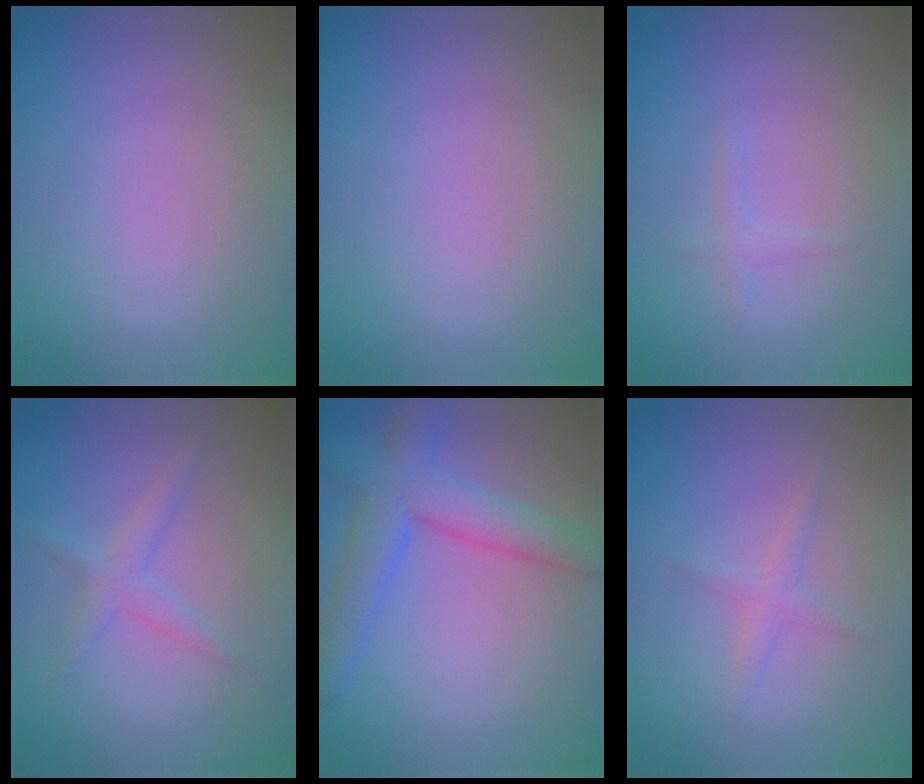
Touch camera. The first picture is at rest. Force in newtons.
{"total": 0.0}
{"total": 0.7, "press": 0.7, "slide": 0.0}
{"total": 1.8, "press": 1.8, "slide": 0.1}
{"total": 5.7, "press": 5.7, "slide": 0.2}
{"total": 1.2, "press": 1.2, "slide": 0.0}